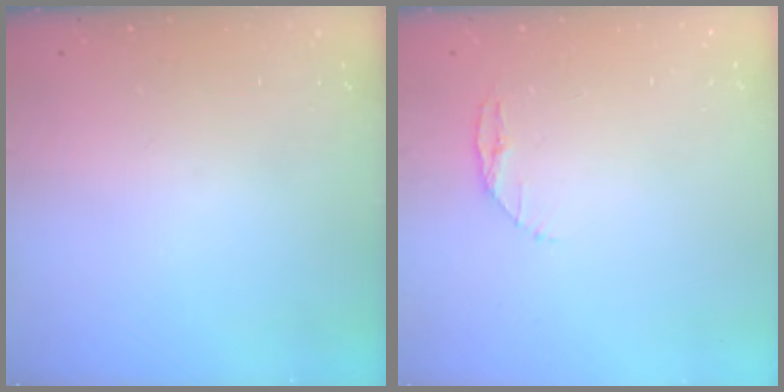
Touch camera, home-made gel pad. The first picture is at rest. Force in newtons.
{"total": 3.4, "press": 3.4, "slide": 0.4}